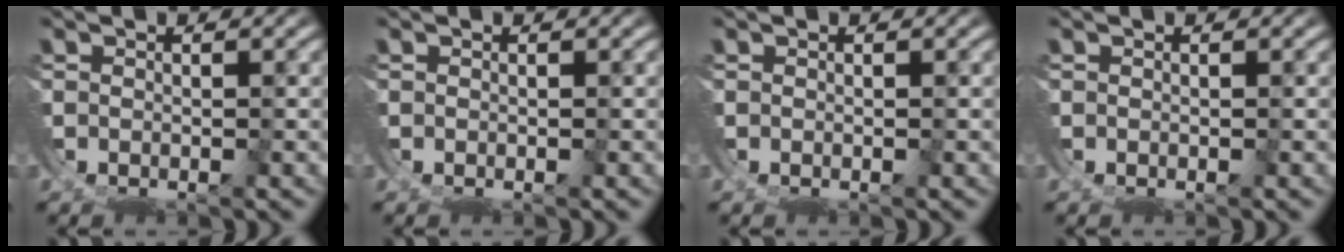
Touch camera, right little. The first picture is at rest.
{"total": 0.0}
{"total": 0.0}
{"total": 0.0}